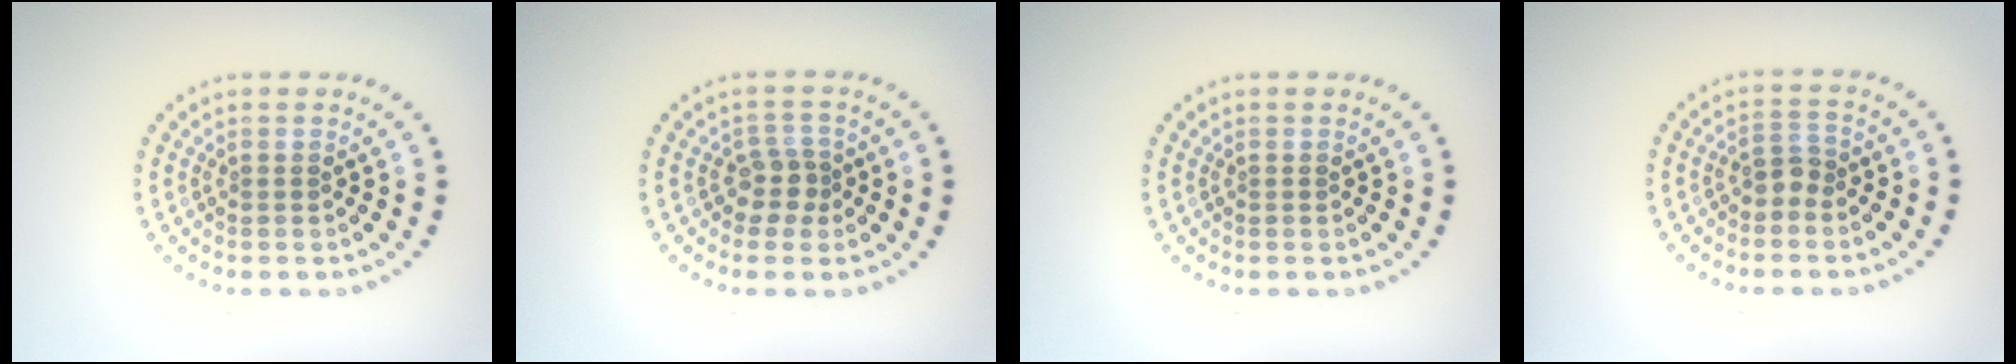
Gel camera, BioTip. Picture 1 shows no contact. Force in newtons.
{"total": 2.2, "press": 1.7, "slide": 1.3}
{"total": 0.0}
{"total": 1.7, "press": 1.4, "slide": 1.0}